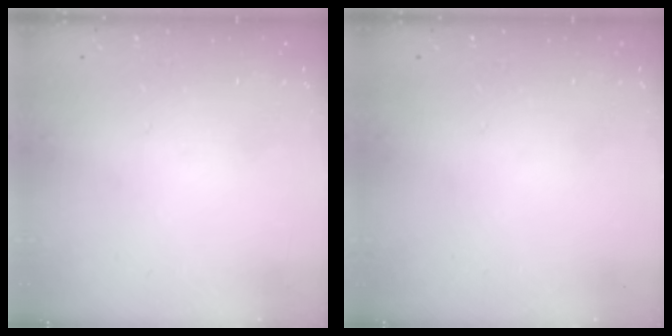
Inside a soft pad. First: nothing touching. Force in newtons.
{"total": 0.0}